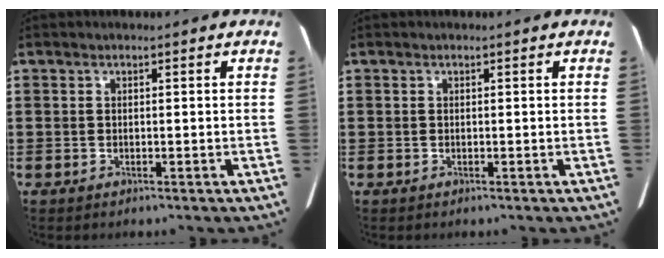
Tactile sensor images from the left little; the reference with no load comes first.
{"total": 0.0}